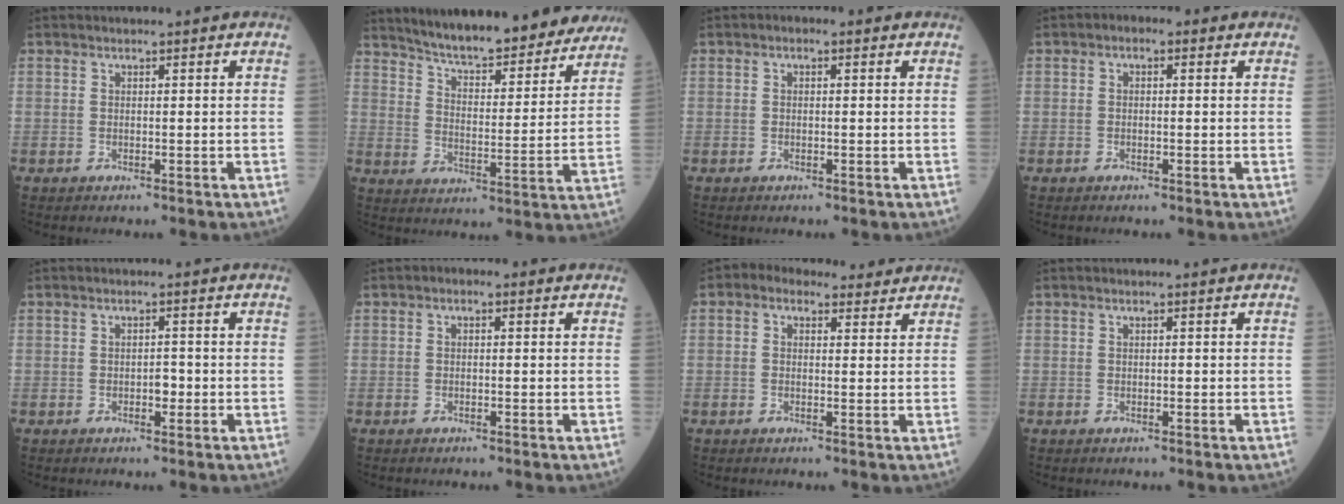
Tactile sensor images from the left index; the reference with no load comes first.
{"total": 20.9, "force": [19.0, 3.4, 8.1], "torque": [-0.115, -0.020, 0.258]}
{"total": 1.0, "force": [0.1, 0.6, 0.8], "torque": [-0.010, 0.002, -0.007]}
{"total": 1.9, "force": [0.4, 1.1, 1.5], "torque": [-0.019, 0.010, -0.005]}
{"total": 1.7, "force": [-0.6, 0.9, 1.3], "torque": [-0.017, 0.003, -0.009]}
{"total": 1.3, "force": [0.2, 0.8, 1.0], "torque": [-0.012, 0.005, -0.007]}
{"total": 4.8, "force": [3.2, 2.9, 2.0], "torque": [-0.035, 0.031, 0.051]}
{"total": 0.0}